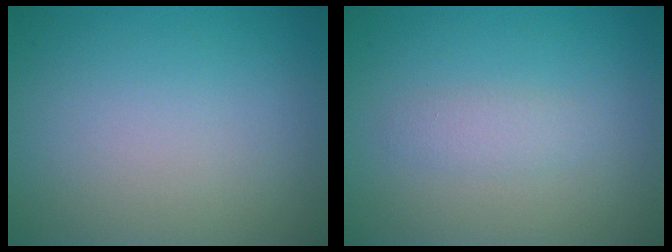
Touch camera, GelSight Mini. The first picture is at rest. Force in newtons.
{"total": 1.3, "press": 1.3, "slide": 0.0}